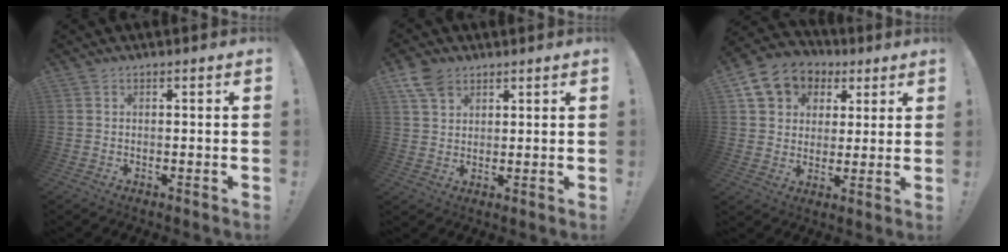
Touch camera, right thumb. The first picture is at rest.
{"total": 6.8, "force": [4.3, 4.4, 2.7], "torque": [-0.045, -0.017, 0.084]}
{"total": 11.6, "force": [5.2, 9.5, 4.1], "torque": [-0.063, -0.026, 0.107]}